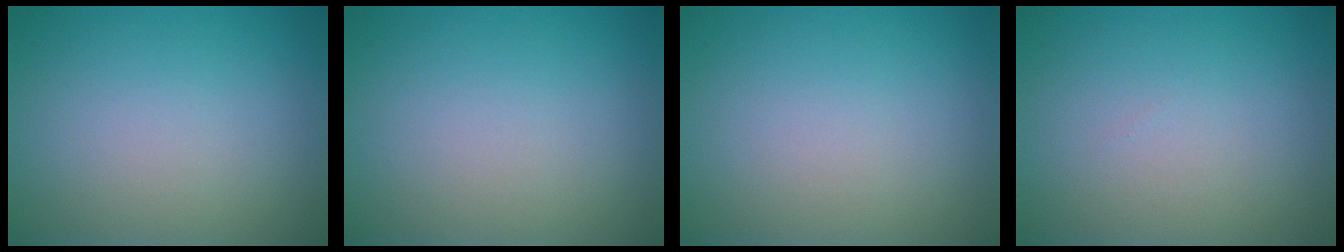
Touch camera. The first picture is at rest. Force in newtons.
{"total": 0.0}
{"total": 0.0}
{"total": 0.0}